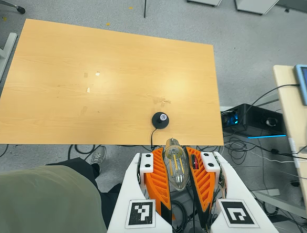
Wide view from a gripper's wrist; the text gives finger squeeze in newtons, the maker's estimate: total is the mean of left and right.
{"total": 22.6, "left": 25.3, "right": 19.8}